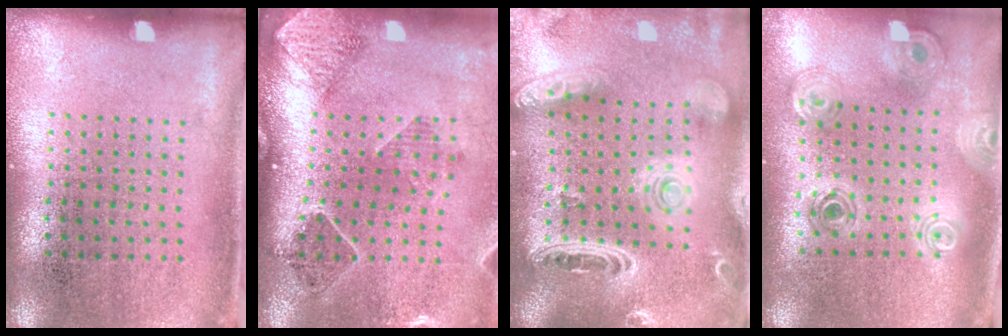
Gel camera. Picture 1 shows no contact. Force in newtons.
{"total": 1.6, "press": 1.6, "slide": 0.2}
{"total": 3.7, "press": 2.9, "slide": 2.3}
{"total": 1.1, "press": 1.1, "slide": 0.3}